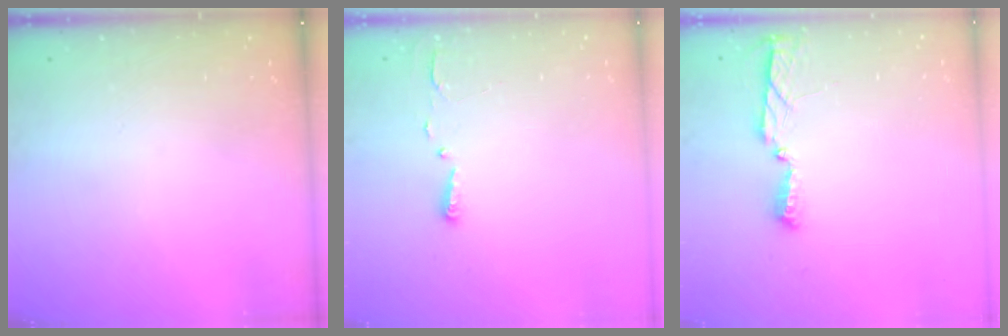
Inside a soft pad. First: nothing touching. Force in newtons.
{"total": 2.7, "press": 2.7, "slide": 0.4}
{"total": 4.0, "press": 4.0, "slide": 0.5}